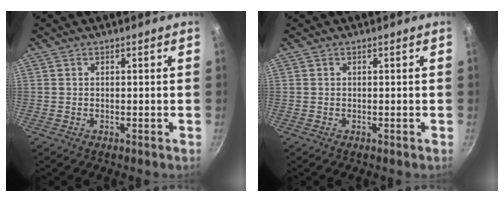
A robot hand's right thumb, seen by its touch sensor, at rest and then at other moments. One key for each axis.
{"total": 0.0}